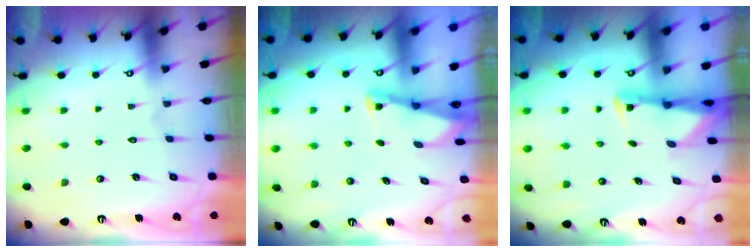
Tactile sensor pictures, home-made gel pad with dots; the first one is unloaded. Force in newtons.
{"total": 2.2, "press": 2.1, "slide": 0.4}
{"total": 2.3, "press": 2.2, "slide": 0.5}